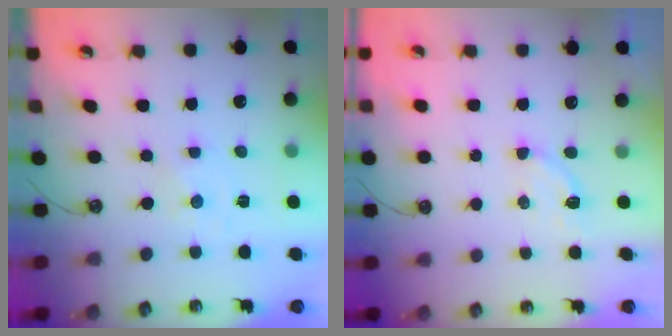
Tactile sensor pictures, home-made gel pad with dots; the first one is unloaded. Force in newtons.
{"total": 4.5, "press": 4.3, "slide": 1.1}